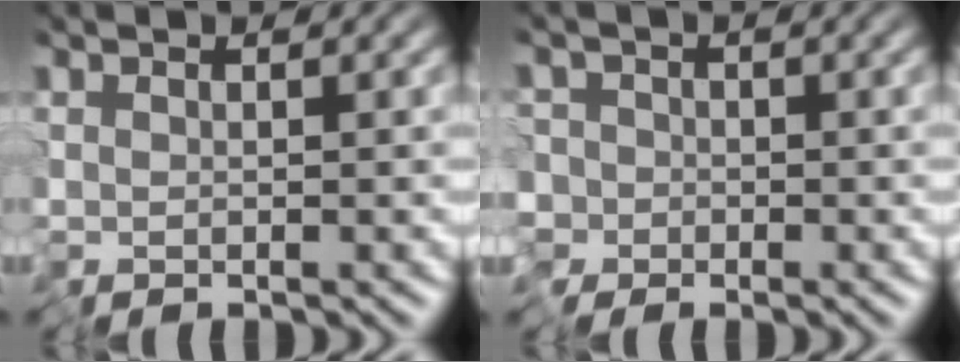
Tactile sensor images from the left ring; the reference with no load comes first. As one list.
[{"total": 2.1, "force": [-1.0, 1.8, -0.2], "torque": [0.009, -0.007, -0.023]}]